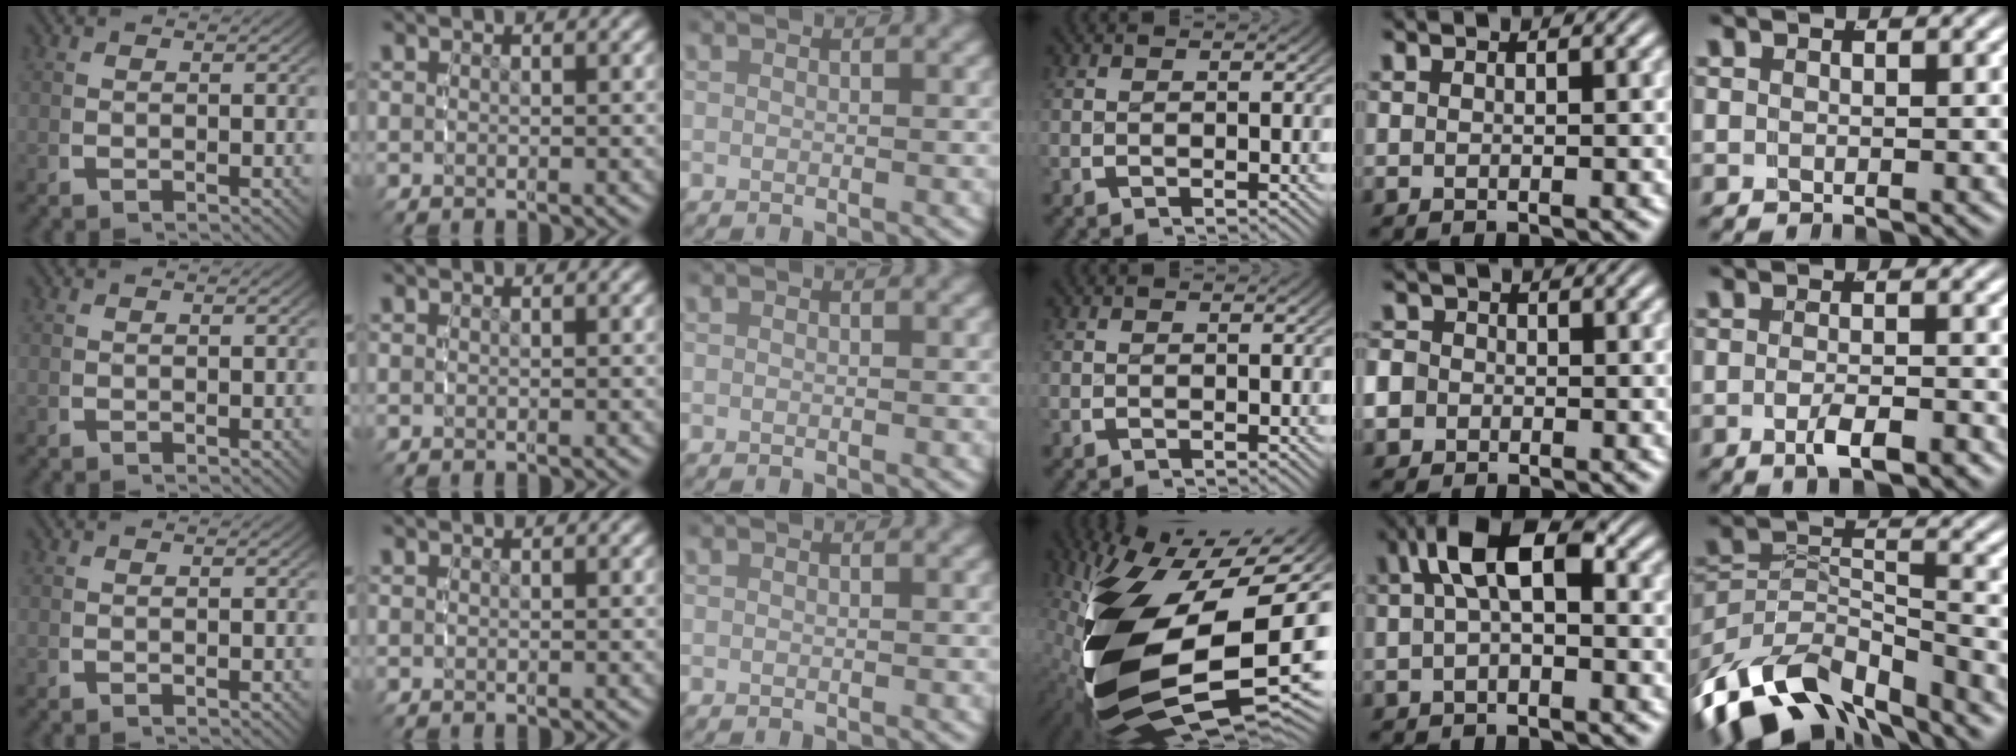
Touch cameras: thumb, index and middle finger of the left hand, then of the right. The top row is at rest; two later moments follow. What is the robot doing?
{"motion": "grasp_and_lifting", "object": "bottle cap"}